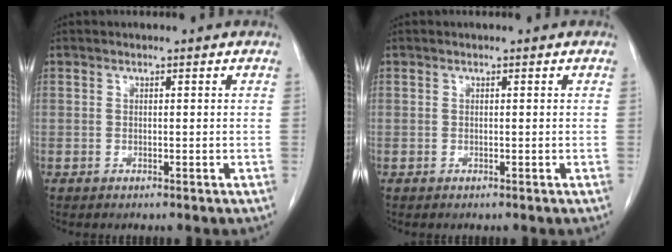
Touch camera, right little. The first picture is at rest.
{"total": 0.0}